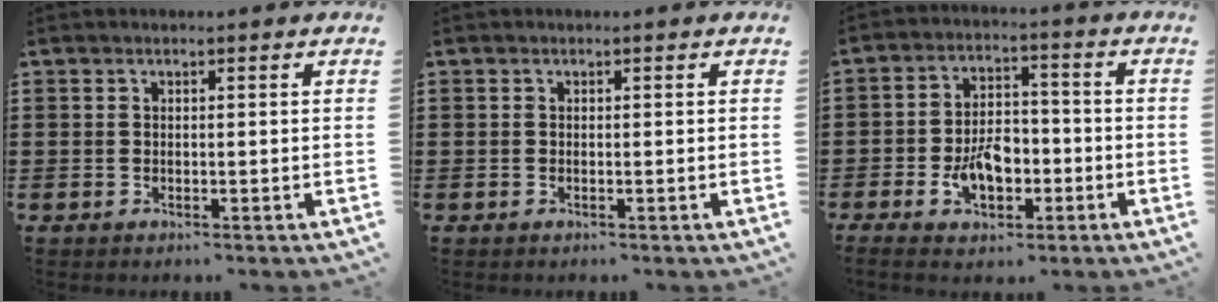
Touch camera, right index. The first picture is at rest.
{"total": 0.0}
{"total": 7.5, "force": [-2.5, 4.4, 5.5], "torque": [-0.112, 0.000, -0.050]}